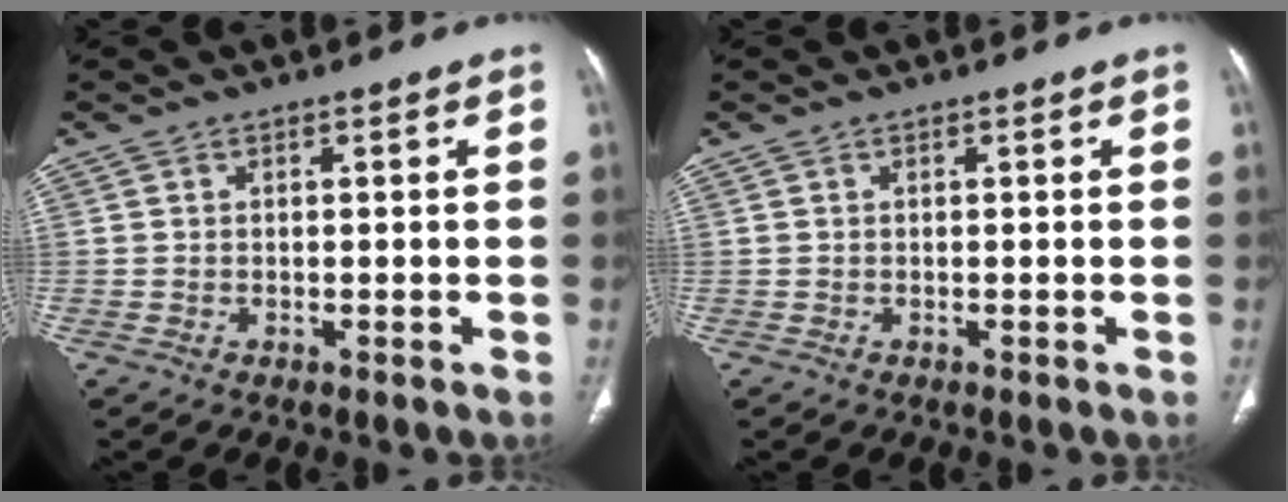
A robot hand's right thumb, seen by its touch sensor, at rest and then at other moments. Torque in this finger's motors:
{"motor_torque": [1.95, 1.80, 0.16, 0.02, 0.03]}